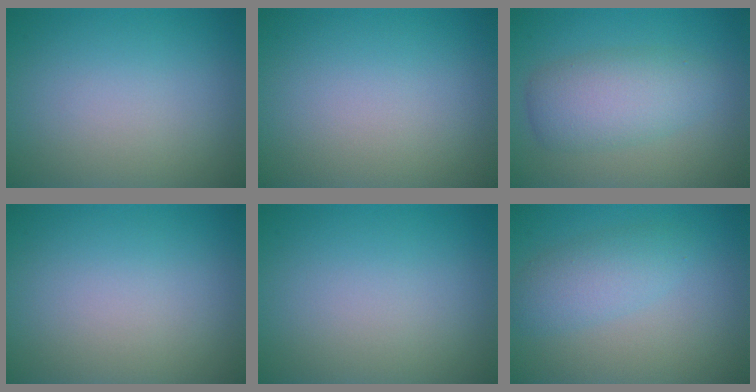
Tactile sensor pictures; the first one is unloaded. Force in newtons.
{"total": 0.0}
{"total": 4.6, "press": 4.6, "slide": 0.1}
{"total": 0.0}
{"total": 0.0}
{"total": 2.9, "press": 2.8, "slide": 0.2}